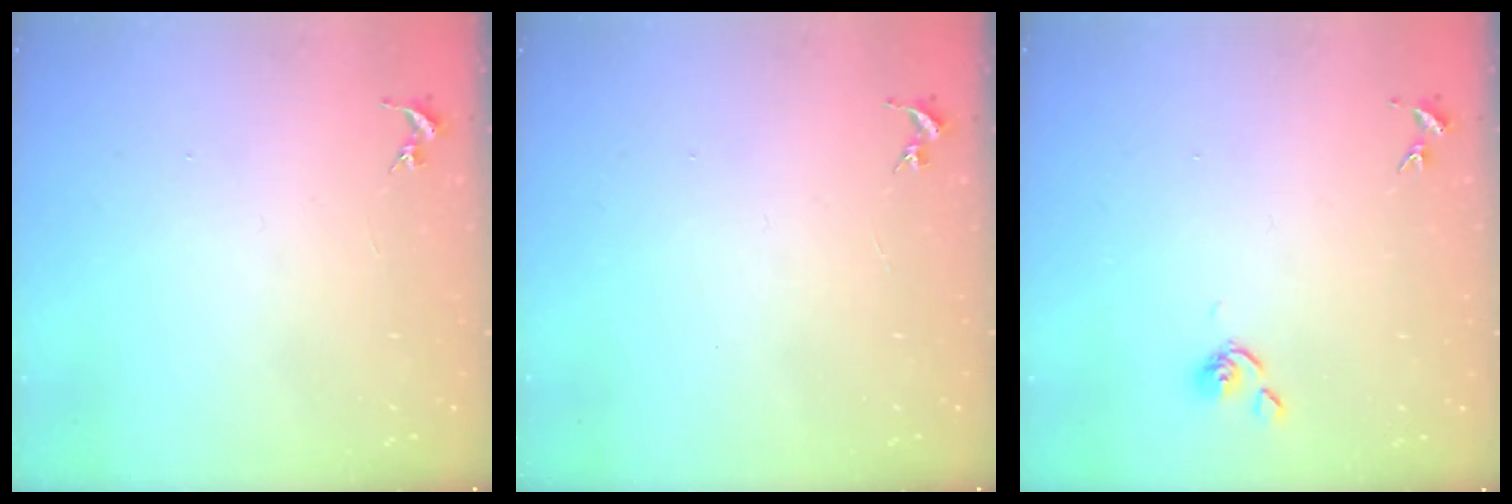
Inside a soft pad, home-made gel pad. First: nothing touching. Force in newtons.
{"total": 0.0}
{"total": 3.8, "press": 3.7, "slide": 0.8}